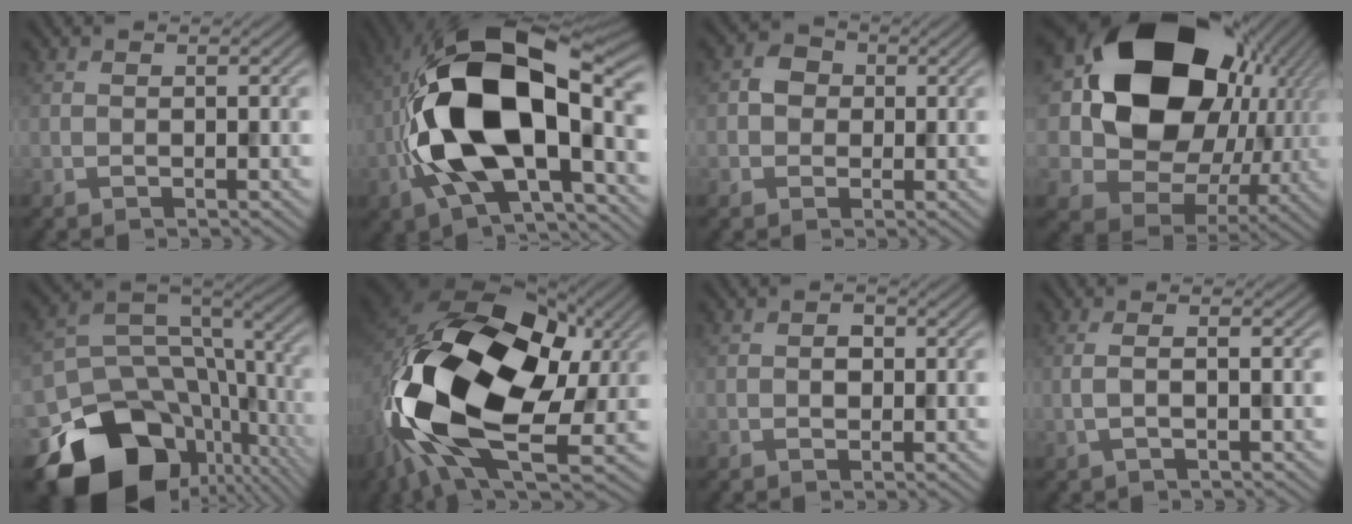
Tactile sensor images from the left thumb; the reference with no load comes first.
{"total": 17.5, "force": [-2.0, 9.0, 14.9], "torque": [-0.298, 0.002, -0.041]}
{"total": 2.6, "force": [0.1, 2.4, 0.9], "torque": [-0.016, 0.005, -0.004]}
{"total": 20.3, "force": [5.1, 15.9, 11.6], "torque": [-0.227, -0.013, 0.107]}
{"total": 18.3, "force": [-9.1, 12.6, 9.7], "torque": [-0.221, -0.064, -0.121]}
{"total": 20.6, "force": [-1.9, 13.0, 15.9], "torque": [-0.354, -0.030, -0.025]}
{"total": 1.3, "force": [0.0, 1.1, 0.7], "torque": [-0.014, -0.003, -0.003]}
{"total": 2.2, "force": [-0.1, 0.5, 2.1], "torque": [-0.039, 0.005, -0.009]}